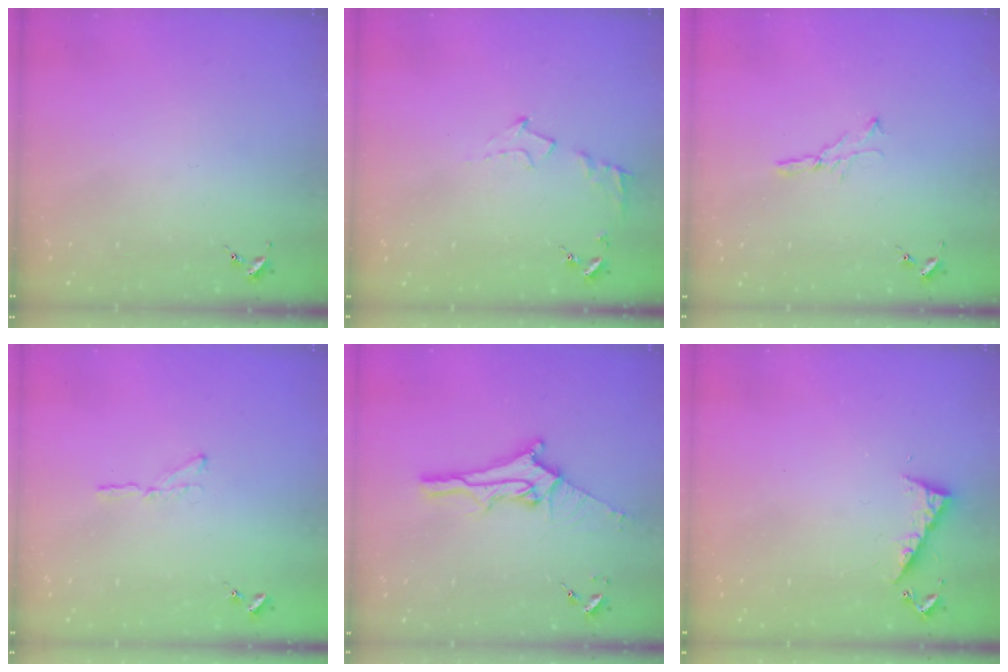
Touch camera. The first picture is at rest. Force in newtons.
{"total": 7.0, "press": 7.0, "slide": 0.7}
{"total": 4.9, "press": 4.8, "slide": 0.5}
{"total": 4.6, "press": 4.6, "slide": 0.4}
{"total": 12.5, "press": 12.5, "slide": 1.2}
{"total": 7.2, "press": 7.1, "slide": 0.6}